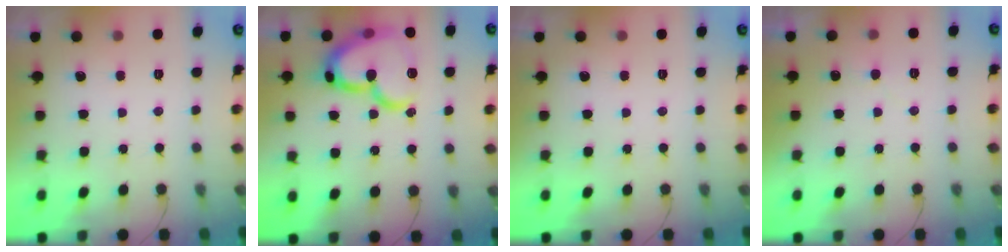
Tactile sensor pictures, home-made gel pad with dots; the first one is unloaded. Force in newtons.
{"total": 21.0, "press": 20.9, "slide": 2.3}
{"total": 0.0}
{"total": 5.1, "press": 5.0, "slide": 0.5}